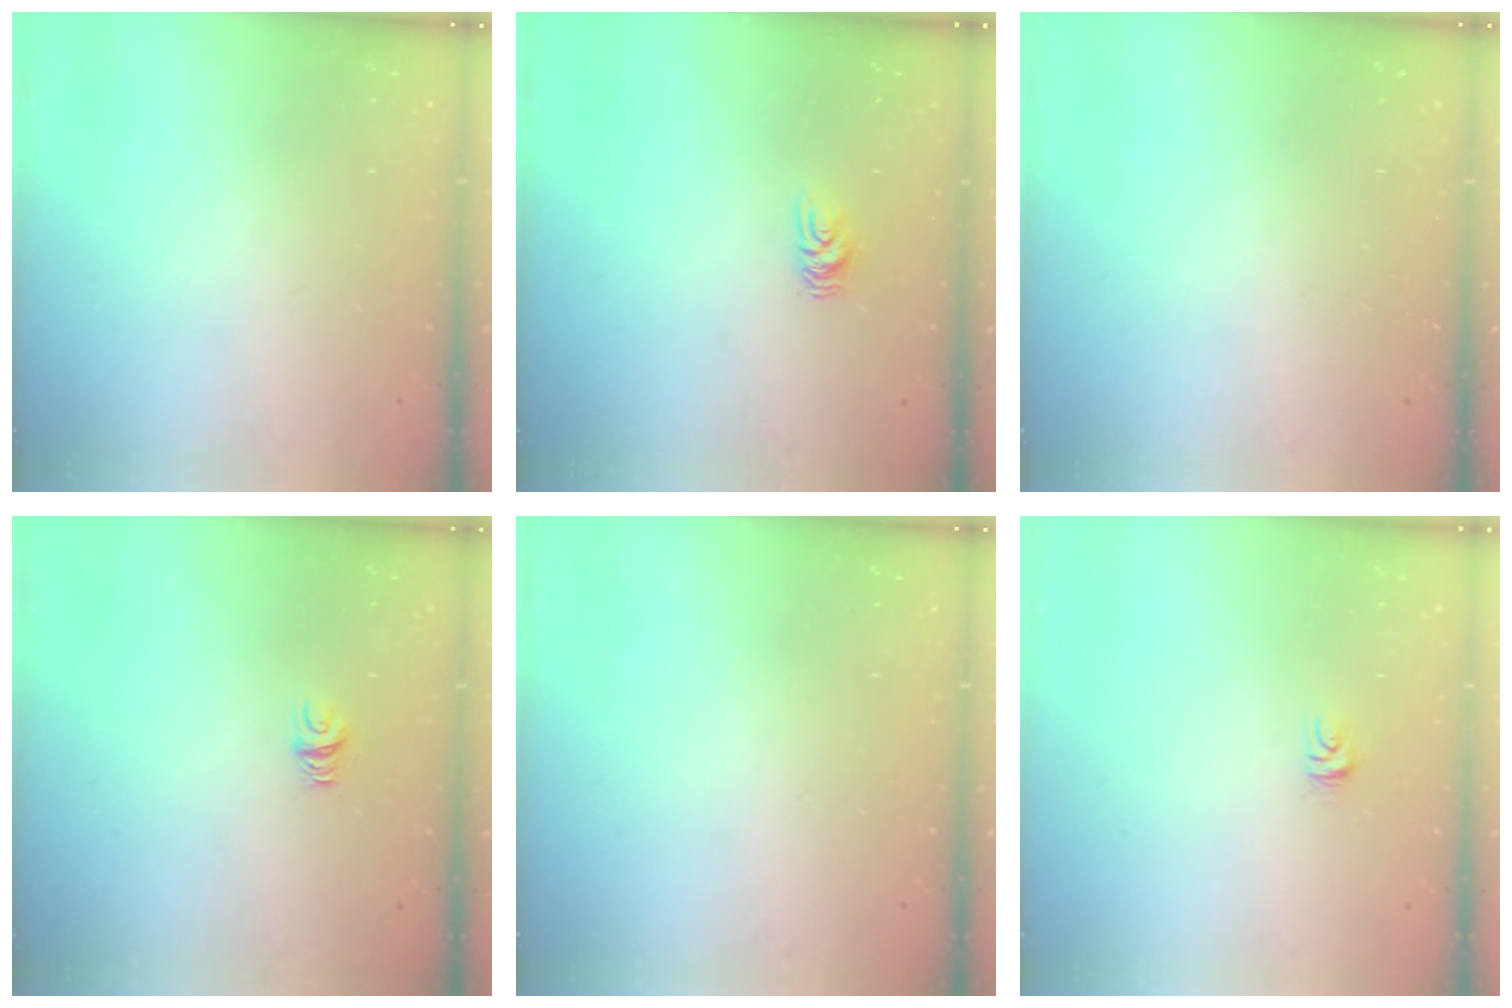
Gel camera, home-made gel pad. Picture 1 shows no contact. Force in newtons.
{"total": 4.8, "press": 4.8, "slide": 0.4}
{"total": 0.0}
{"total": 5.0, "press": 5.0, "slide": 0.0}
{"total": 0.0}
{"total": 4.1, "press": 4.1, "slide": 0.4}